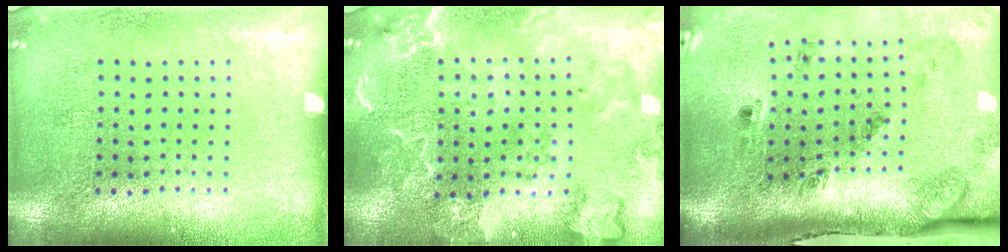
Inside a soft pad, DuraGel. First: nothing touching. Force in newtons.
{"total": 2.6, "press": 2.5, "slide": 0.9}
{"total": 2.8, "press": 1.7, "slide": 2.2}